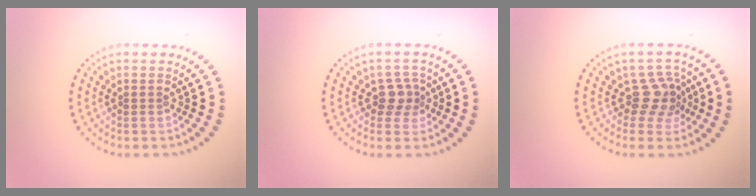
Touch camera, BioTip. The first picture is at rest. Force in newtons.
{"total": 2.0, "press": 1.7, "slide": 1.2}
{"total": 2.8, "press": 2.1, "slide": 1.8}